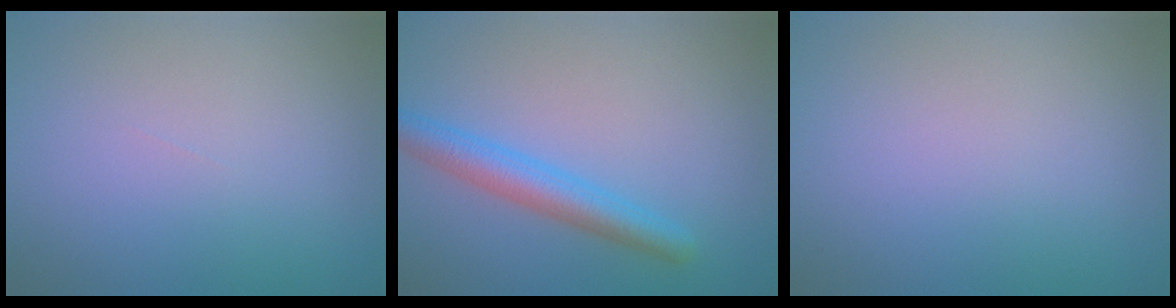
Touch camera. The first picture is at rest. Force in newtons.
{"total": 3.6, "press": 3.6, "slide": 0.1}
{"total": 0.0}